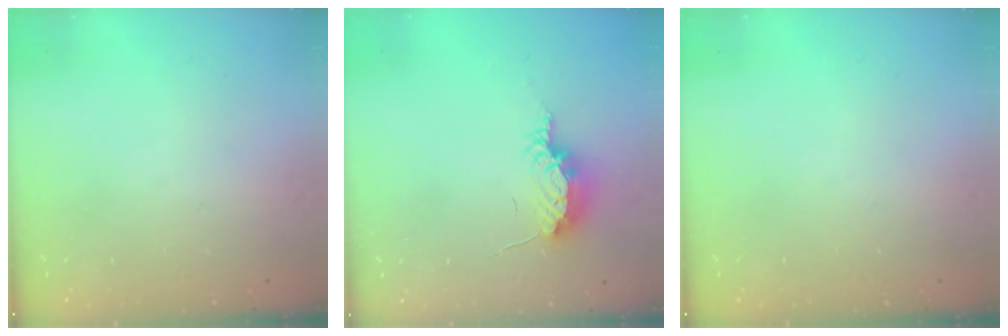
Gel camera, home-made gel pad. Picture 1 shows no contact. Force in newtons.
{"total": 8.6, "press": 8.1, "slide": 2.9}
{"total": 0.0}